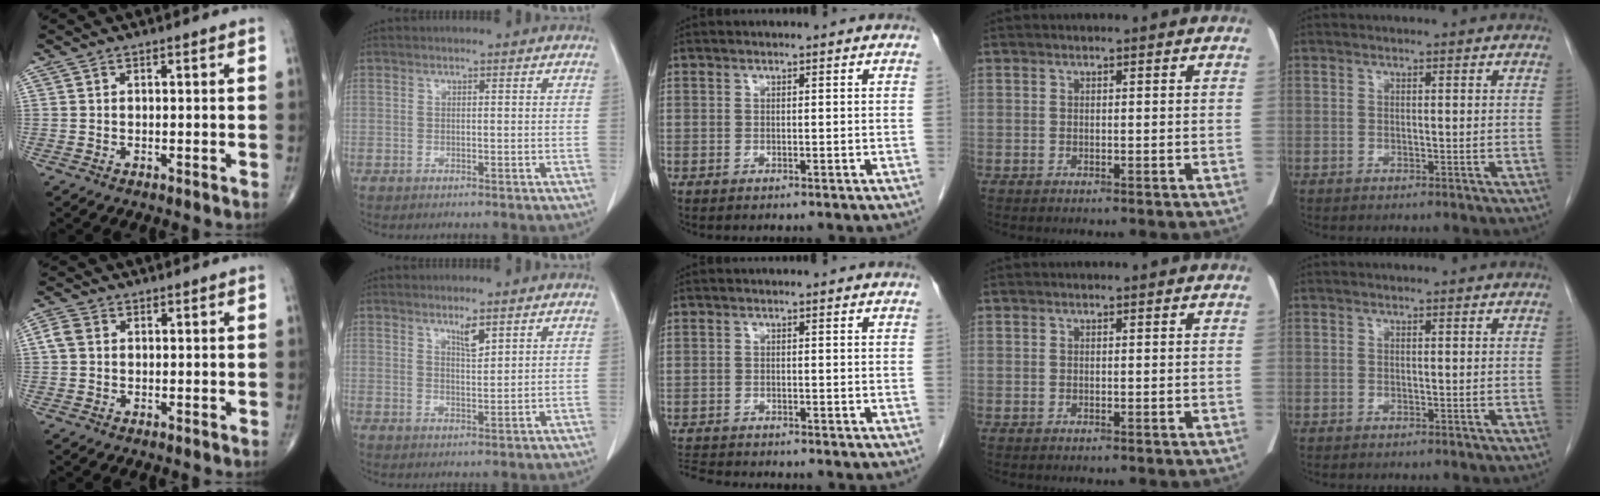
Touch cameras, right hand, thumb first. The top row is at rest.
{"thumb": {"total": 3.0, "force": [0.4, 2.4, 1.7], "torque": [-0.042, 0.009, 0.004]}, "index": {"total": 2.9, "force": [2.1, 0.5, 2.0], "torque": [-0.039, -0.006, 0.039]}, "middle": {"total": 4.2, "force": [-4.1, 0.2, 0.7], "torque": [-0.016, -0.017, -0.070]}}